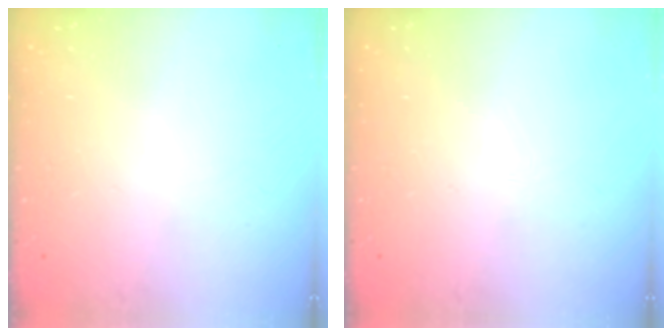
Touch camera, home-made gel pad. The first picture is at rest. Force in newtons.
{"total": 0.0}